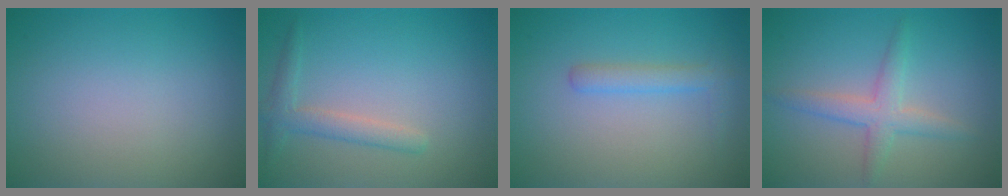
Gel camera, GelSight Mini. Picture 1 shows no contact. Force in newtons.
{"total": 2.1, "press": 2.1, "slide": 0.0}
{"total": 1.9, "press": 1.9, "slide": 0.2}
{"total": 2.7, "press": 2.7, "slide": 0.1}